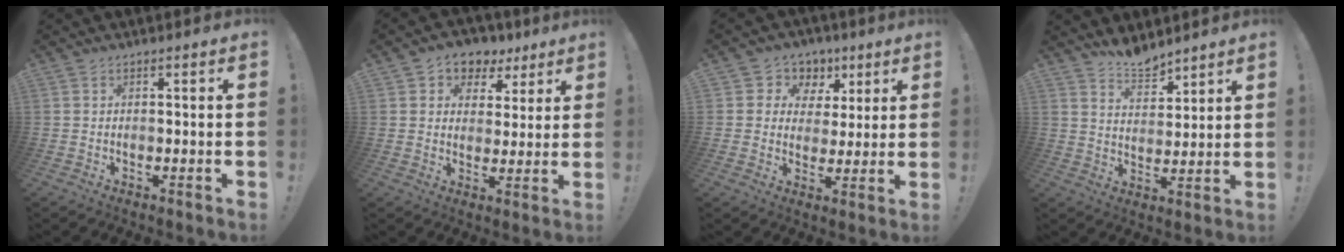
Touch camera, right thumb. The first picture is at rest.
{"total": 6.4, "force": [2.8, 5.7, 1.2], "torque": [-0.009, -0.021, 0.054]}
{"total": 7.5, "force": [2.3, 7.0, 1.6], "torque": [-0.031, -0.013, 0.050]}
{"total": 7.2, "force": [6.6, 2.3, 1.4], "torque": [-0.026, -0.051, 0.124]}